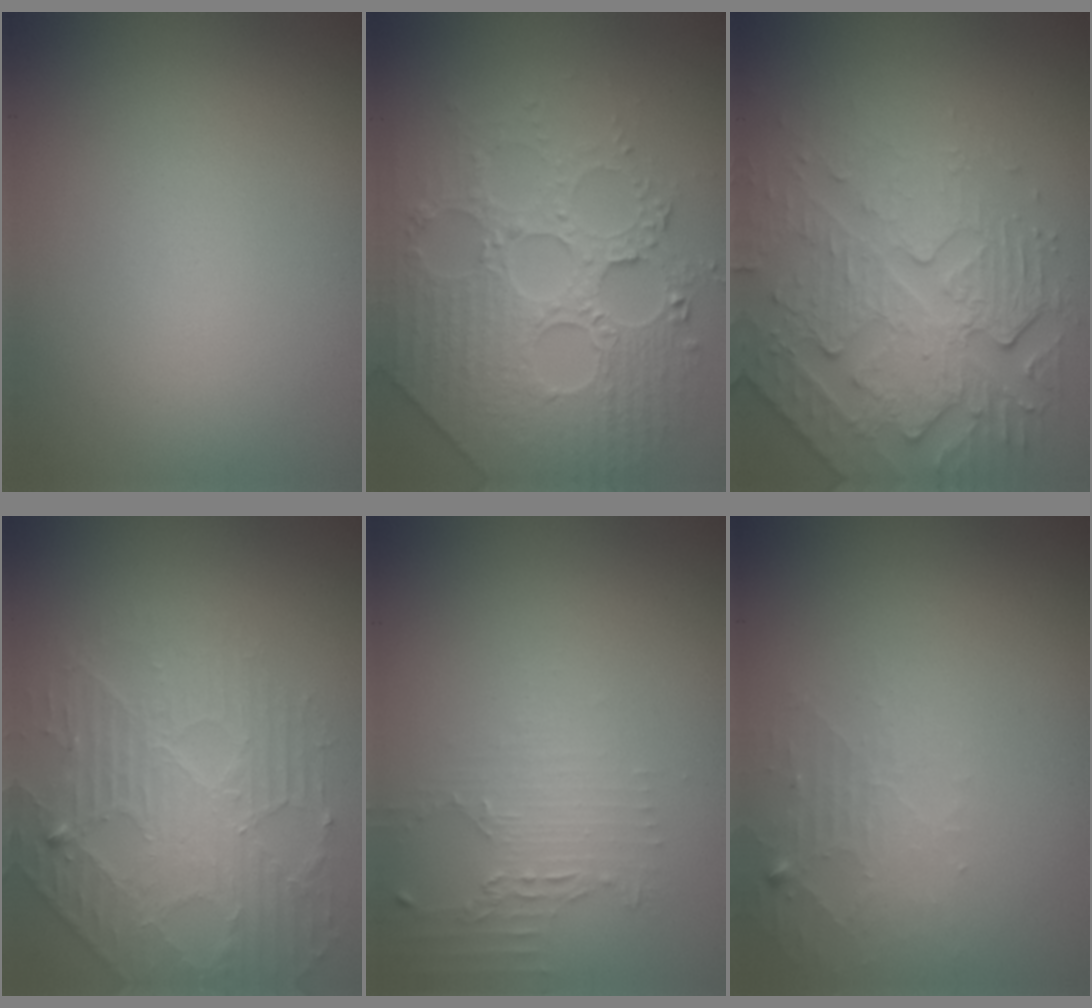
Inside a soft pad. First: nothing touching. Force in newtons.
{"total": 6.8, "press": 5.8, "slide": 3.6}
{"total": 5.5, "press": 4.8, "slide": 2.6}
{"total": 4.1, "press": 4.0, "slide": 1.0}
{"total": 2.3, "press": 1.7, "slide": 1.5}
{"total": 1.9, "press": 1.9, "slide": 0.3}